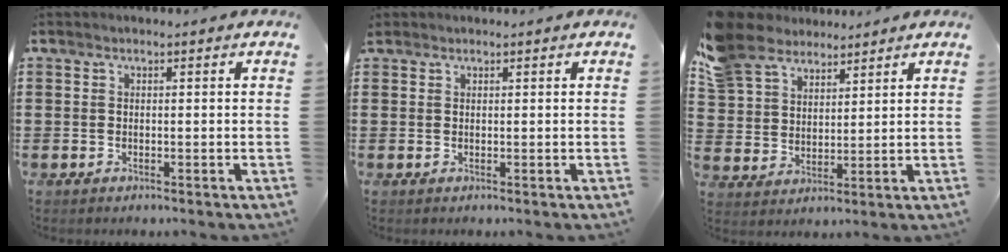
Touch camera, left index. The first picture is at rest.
{"total": 0.7, "force": [0.6, 0.4, 0.1], "torque": [-0.004, 0.002, 0.012]}
{"total": 8.1, "force": [6.7, 4.0, 2.0], "torque": [-0.076, -0.006, 0.129]}